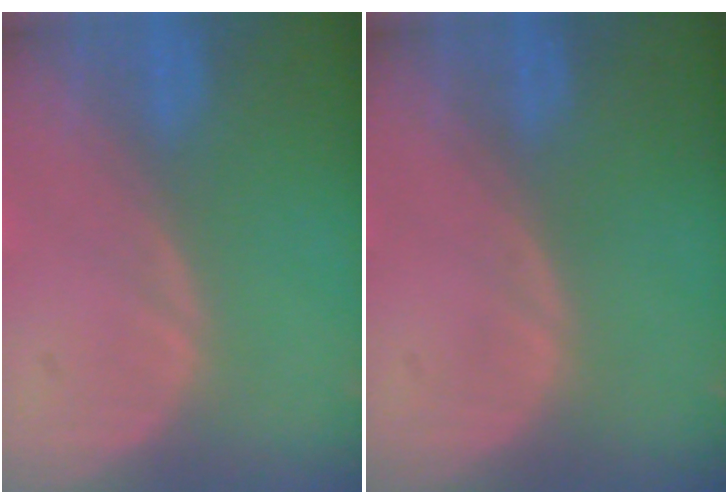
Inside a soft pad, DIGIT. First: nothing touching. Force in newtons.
{"total": 0.0}